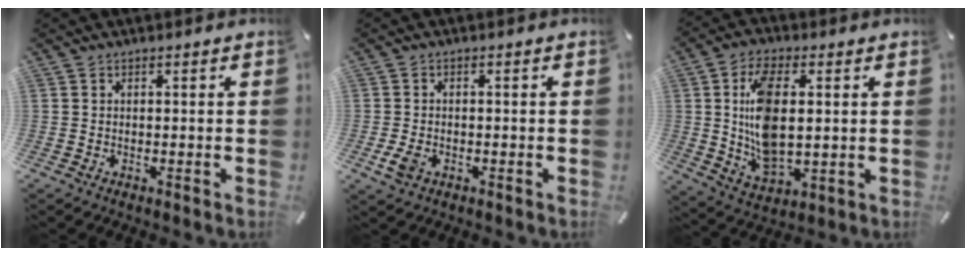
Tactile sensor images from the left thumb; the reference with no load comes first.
{"total": 3.3, "force": [-1.0, 2.1, 2.3], "torque": [-0.060, -0.003, -0.021]}
{"total": 13.6, "force": [1.9, 7.3, 11.3], "torque": [-0.234, -0.015, 0.030]}